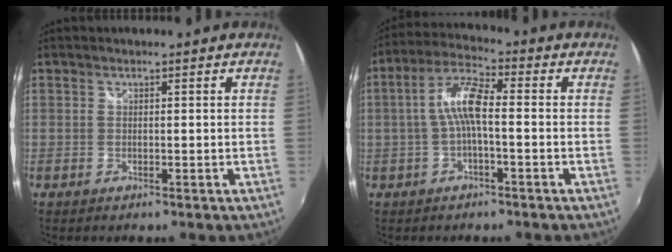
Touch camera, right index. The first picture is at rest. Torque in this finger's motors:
{"motor_torque": [0.65, -0.13, 0.59, 0.16]}